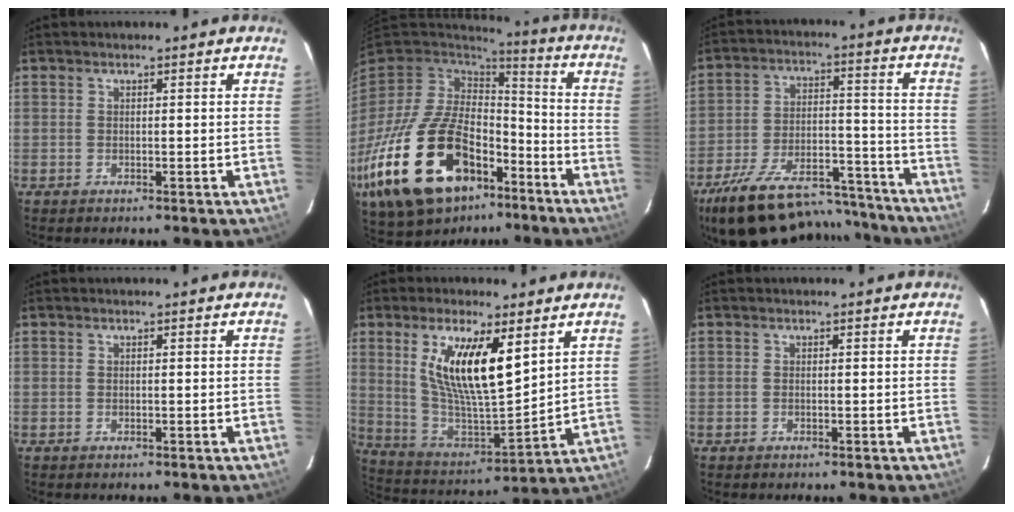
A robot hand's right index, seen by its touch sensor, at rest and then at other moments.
{"total": 31.8, "force": [-15.9, 18.1, 20.7], "torque": [-0.447, -0.024, -0.247]}
{"total": 26.3, "force": [-21.3, 9.9, 11.7], "torque": [-0.225, 0.013, -0.298]}
{"total": 0.0}
{"total": 16.5, "force": [7.0, 5.2, 14.0], "torque": [-0.264, -0.005, 0.140]}
{"total": 0.0}